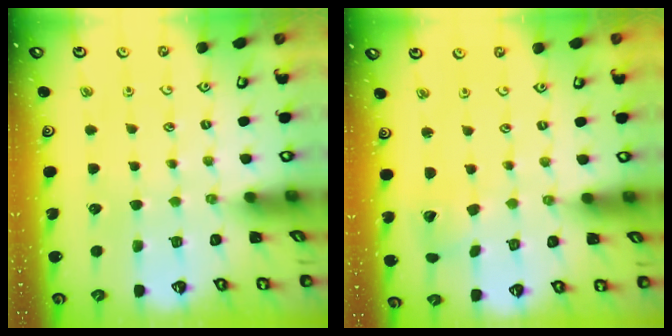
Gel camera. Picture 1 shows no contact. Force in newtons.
{"total": 2.8, "press": 2.8, "slide": 0.4}